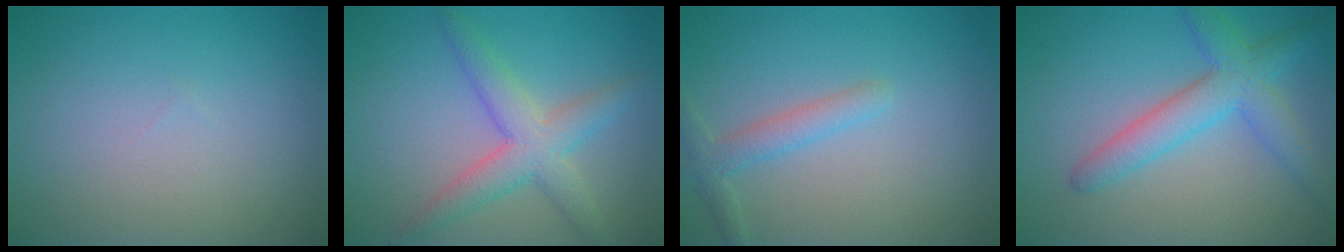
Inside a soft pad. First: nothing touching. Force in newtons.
{"total": 4.5, "press": 4.5, "slide": 0.0}
{"total": 2.2, "press": 2.2, "slide": 0.1}
{"total": 4.6, "press": 4.6, "slide": 0.2}